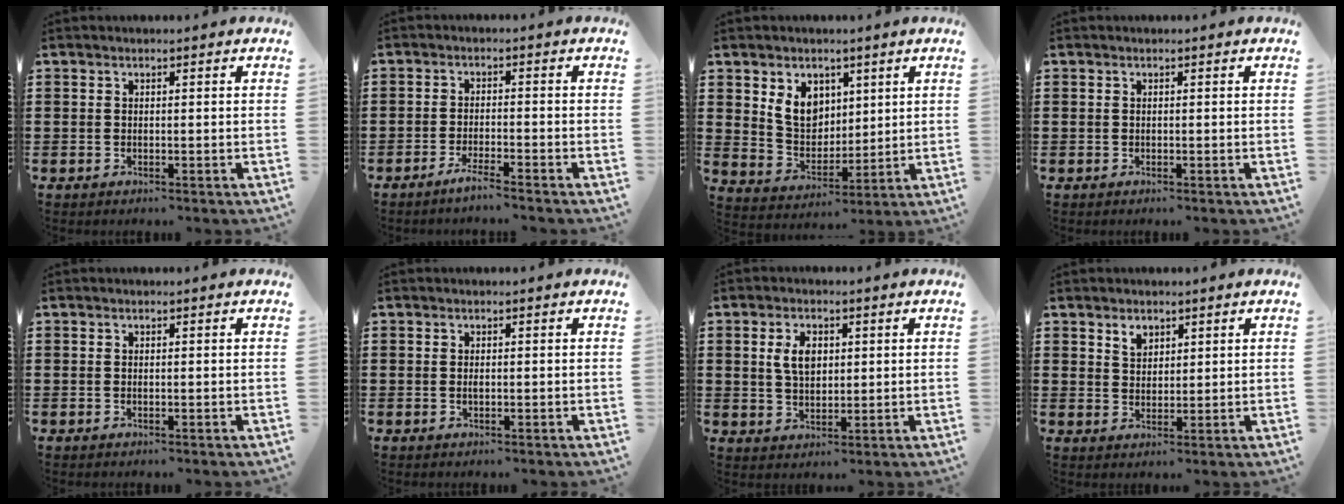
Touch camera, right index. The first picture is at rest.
{"total": 2.6, "force": [-2.3, -0.2, 1.3], "torque": [-0.028, 0.000, -0.045]}
{"total": 7.0, "force": [2.9, 5.6, 3.1], "torque": [-0.077, 0.014, 0.053]}
{"total": 0.0}
{"total": 0.0}
{"total": 0.7, "force": [-0.1, 0.2, 0.6], "torque": [-0.014, -0.002, -0.001]}
{"total": 4.6, "force": [1.1, 2.8, 3.6], "torque": [-0.069, 0.008, 0.016]}
{"total": 2.5, "force": [1.7, 1.7, 0.8], "torque": [-0.015, 0.000, 0.030]}